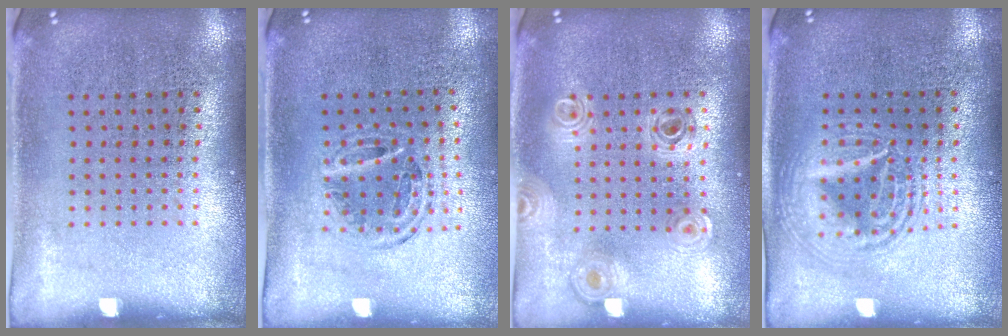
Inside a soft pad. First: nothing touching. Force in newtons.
{"total": 1.0, "press": 1.0, "slide": 0.2}
{"total": 0.8, "press": 0.8, "slide": 0.2}
{"total": 2.6, "press": 2.5, "slide": 0.3}